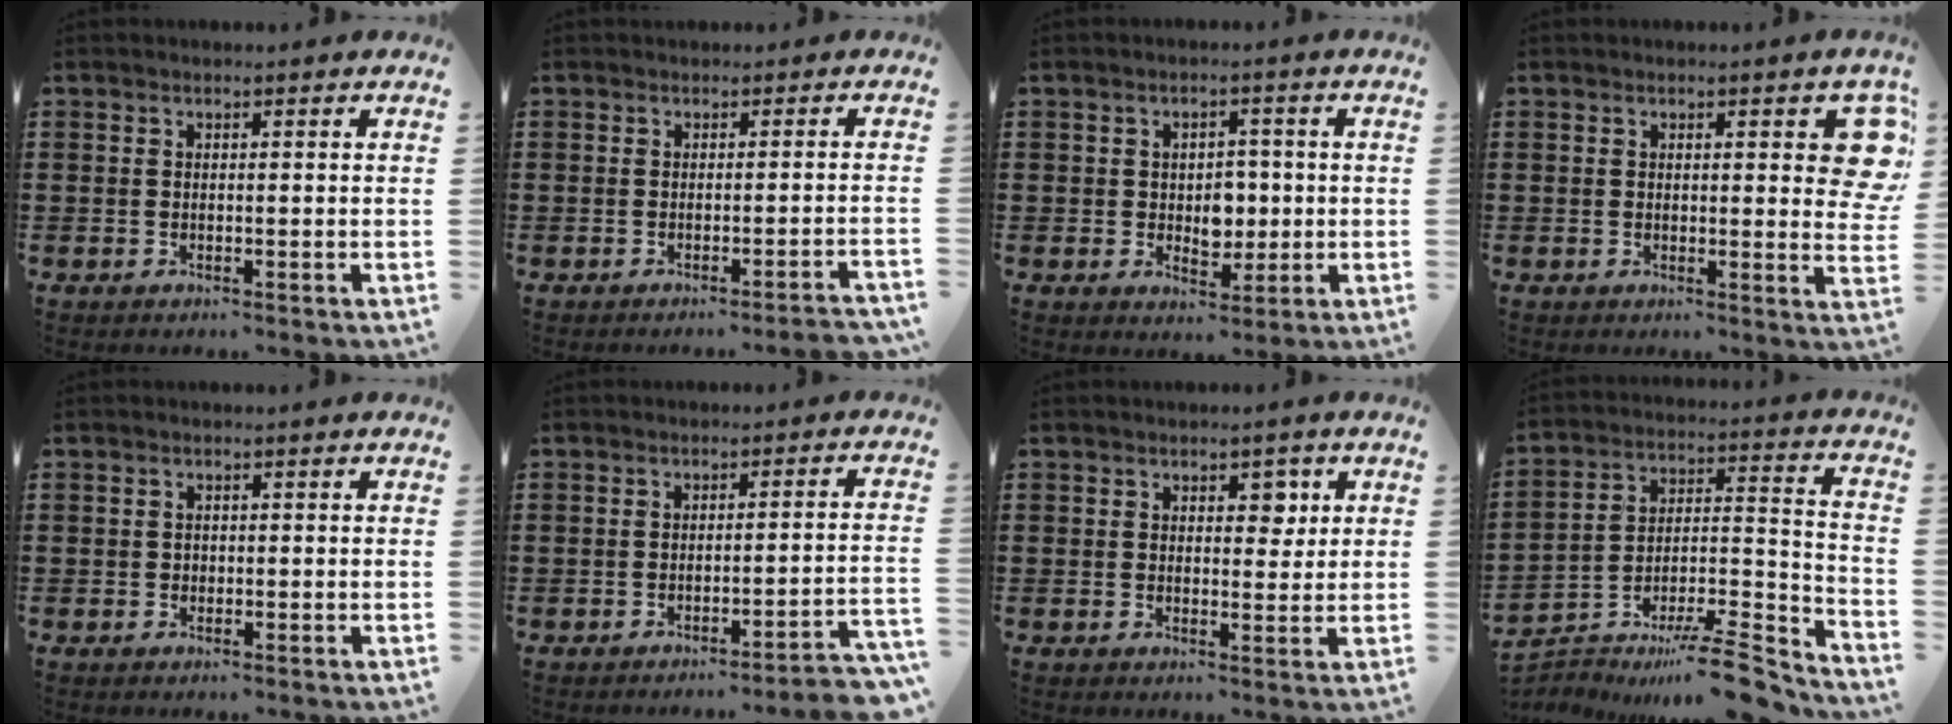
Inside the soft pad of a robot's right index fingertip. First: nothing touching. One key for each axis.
{"total": 1.1, "fx": -1.0, "fy": -0.3, "fz": 0.5, "tx": -0.010, "ty": -0.001, "tz": -0.018}
{"total": 3.9, "fx": 0.2, "fy": 3.3, "fz": 2.2, "tx": -0.037, "ty": 0.006, "tz": -0.003}
{"total": 5.3, "fx": 1.7, "fy": 1.8, "fz": 4.8, "tx": -0.052, "ty": -0.009, "tz": 0.021}
{"total": 0.6, "fx": -0.1, "fy": 0.6, "fz": 0.2, "tx": -0.004, "ty": 0.004, "tz": -0.002}
{"total": 2.9, "fx": -2.5, "fy": -0.5, "fz": 1.4, "tx": -0.024, "ty": -0.009, "tz": -0.053}
{"total": 3.3, "fx": 1.5, "fy": 2.0, "fz": 2.2, "tx": -0.024, "ty": 0.001, "tz": 0.020}
{"total": 10.9, "fx": -9.0, "fy": 2.2, "fz": 5.7, "tx": -0.072, "ty": 0.033, "tz": -0.165}